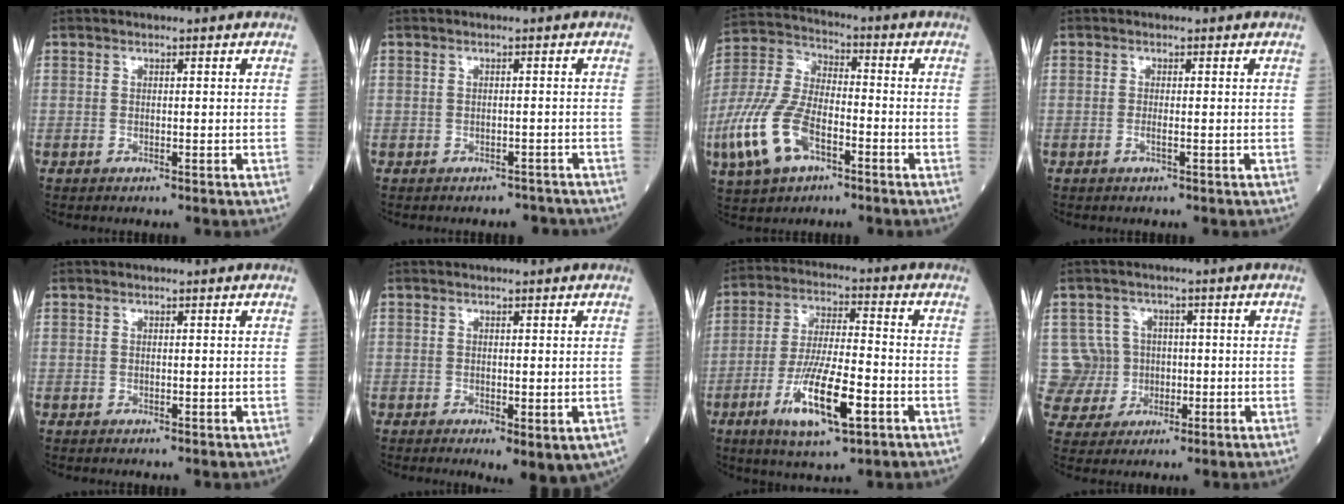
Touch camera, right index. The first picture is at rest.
{"total": 2.7, "force": [-2.5, 0.9, -0.2], "torque": [0.013, 0.003, -0.031]}
{"total": 13.9, "force": [-5.7, 6.8, 10.6], "torque": [-0.254, 0.003, -0.108]}
{"total": 1.0, "force": [-0.4, 0.0, 0.9], "torque": [-0.022, -0.002, -0.007]}
{"total": 0.0}
{"total": 6.5, "force": [-3.3, 1.9, 5.3], "torque": [-0.053, -0.016, -0.046]}
{"total": 12.7, "force": [-5.2, 2.5, 11.4], "torque": [-0.219, -0.015, -0.090]}
{"total": 6.9, "force": [0.2, 6.9, -0.1], "torque": [0.005, 0.021, 0.011]}